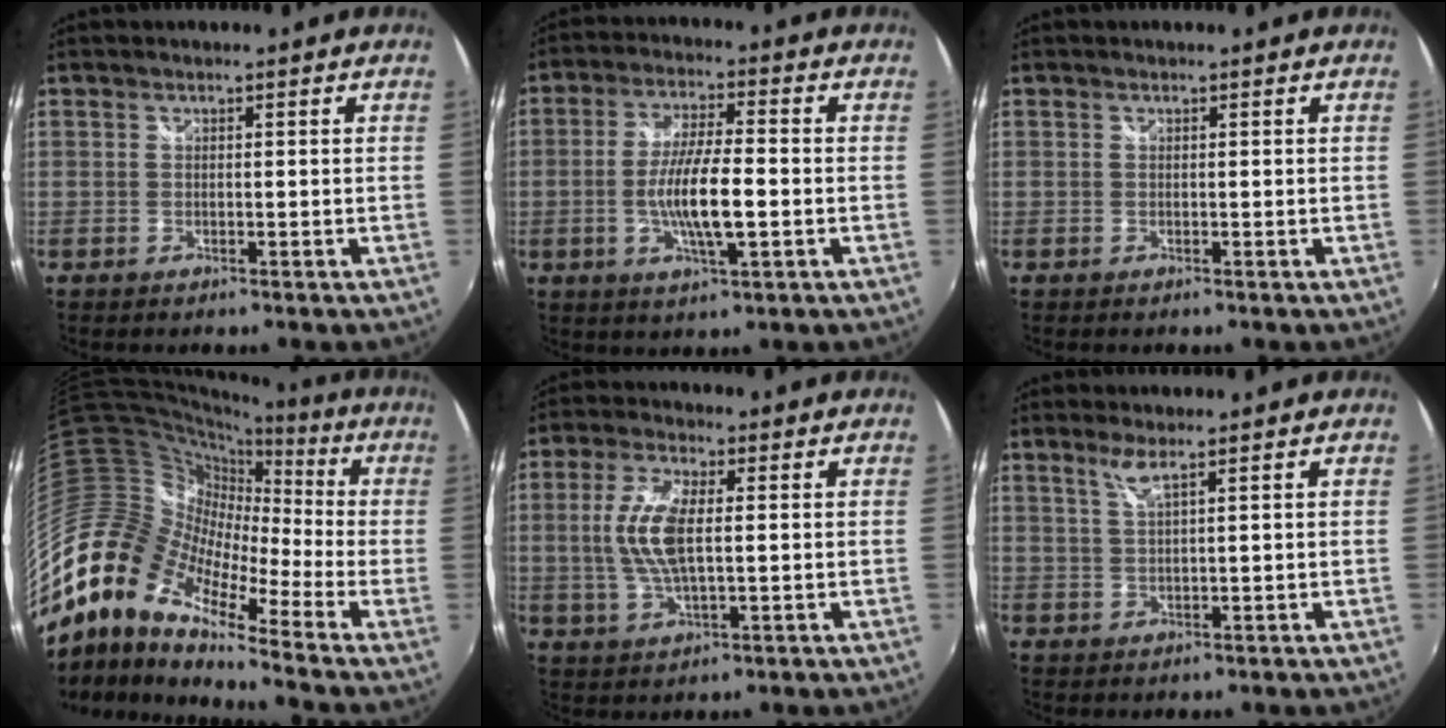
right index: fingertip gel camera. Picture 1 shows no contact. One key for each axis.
{"total": 10.0, "fx": -2.1, "fy": 2.0, "fz": 9.5, "tx": -0.183, "ty": -0.006, "tz": -0.039}
{"total": 0.0}
{"total": 17.0, "fx": -9.8, "fy": 8.0, "fz": 11.5, "tx": -0.189, "ty": -0.010, "tz": -0.209}
{"total": 9.3, "fx": 0.6, "fy": 3.5, "fz": 8.5, "tx": -0.176, "ty": 0.003, "tz": 0.014}
{"total": 2.3, "fx": 1.4, "fy": -0.3, "fz": 1.8, "tx": -0.038, "ty": -0.002, "tz": 0.029}